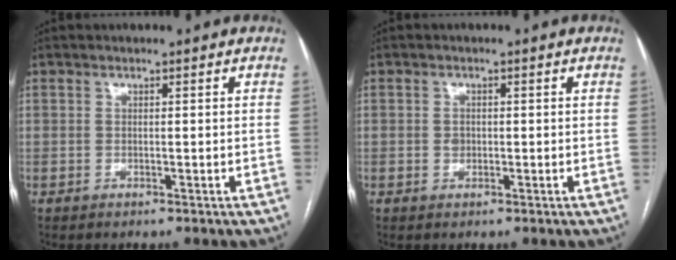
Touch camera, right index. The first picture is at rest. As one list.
[{"total": 1.4, "force": [-0.1, 1.1, 0.7], "torque": [-0.013, 0.002, 0.001]}]